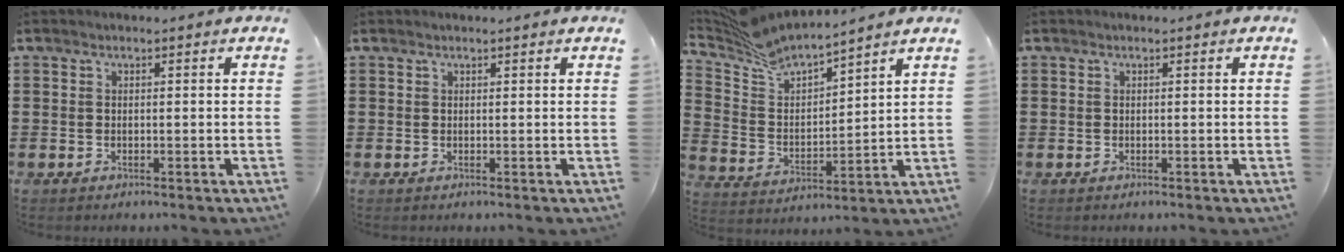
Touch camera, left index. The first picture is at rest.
{"total": 0.0}
{"total": 7.2, "force": [6.8, 0.9, 2.3], "torque": [-0.076, -0.035, 0.117]}
{"total": 0.0}